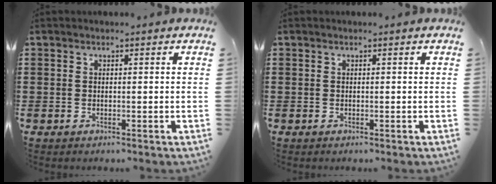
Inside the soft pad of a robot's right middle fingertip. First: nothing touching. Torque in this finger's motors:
{"motor_torque": [0.00, 0.00, 0.01, -0.01]}